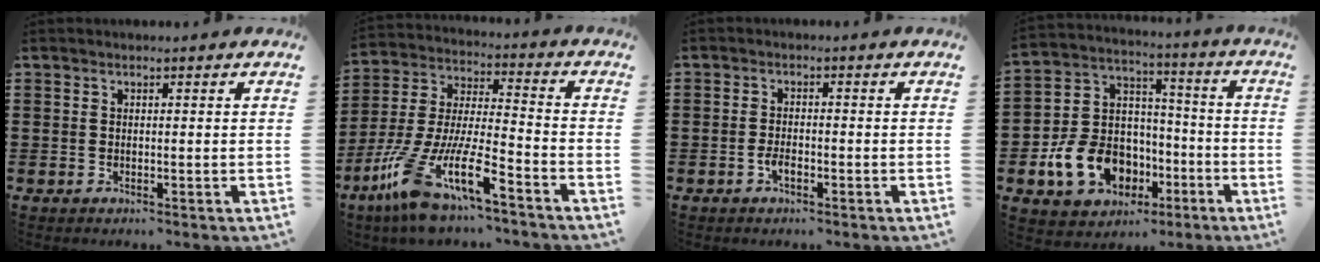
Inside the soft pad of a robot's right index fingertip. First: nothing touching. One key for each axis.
{"total": 13.4, "fx": -9.0, "fy": 2.2, "fz": 9.7, "tx": -0.221, "ty": -0.008, "tz": -0.177}
{"total": 2.2, "fx": -1.1, "fy": 0.7, "fz": 1.7, "tx": -0.038, "ty": -0.003, "tz": -0.023}
{"total": 12.8, "fx": -5.2, "fy": 9.9, "fz": 6.2, "tx": -0.155, "ty": 0.030, "tz": -0.086}